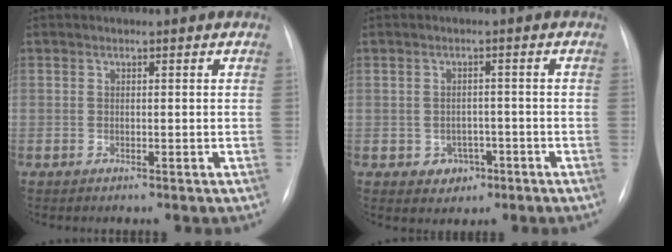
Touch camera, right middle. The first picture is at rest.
{"total": 3.5, "force": [-1.6, 2.9, 1.2], "torque": [-0.008, 0.012, -0.013]}